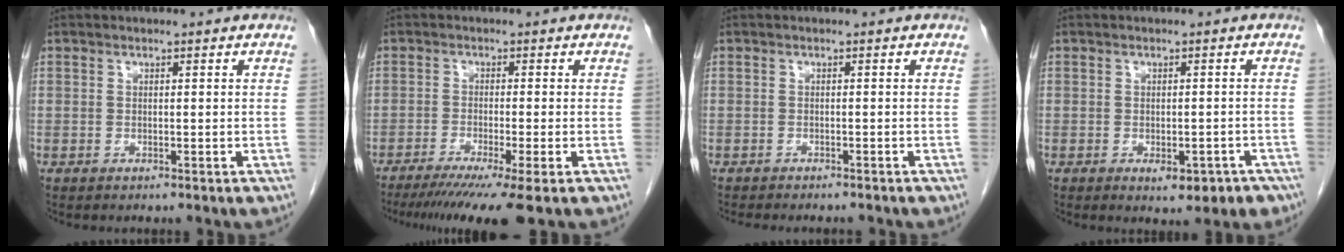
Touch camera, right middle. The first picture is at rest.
{"total": 9.4, "force": [-6.9, -0.7, 6.4], "torque": [-0.088, -0.026, -0.107]}
{"total": 6.2, "force": [-5.5, 1.4, 2.4], "torque": [-0.025, -0.005, -0.073]}
{"total": 4.6, "force": [-2.7, 2.3, 3.0], "torque": [-0.025, 0.001, -0.030]}